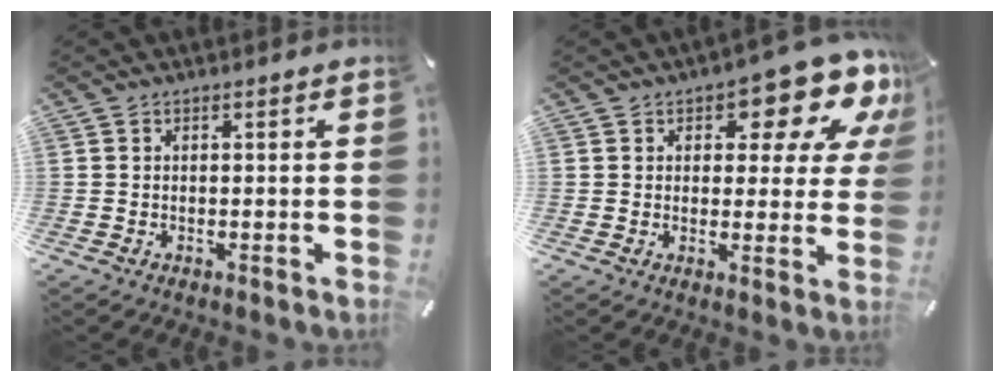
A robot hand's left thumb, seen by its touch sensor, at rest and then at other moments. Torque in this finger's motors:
{"motor_torque": [0.59, 0.49, 0.55, -0.03, 0.13]}